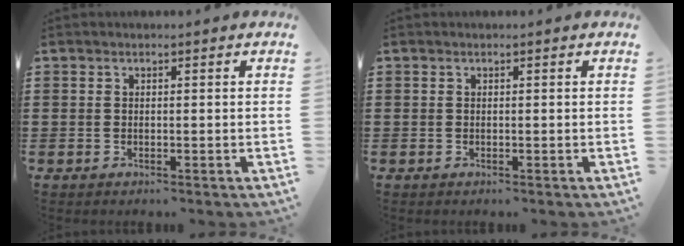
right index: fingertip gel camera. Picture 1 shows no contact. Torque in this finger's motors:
{"motor_torque": [2.14, 0.00, 0.00, 0.01]}